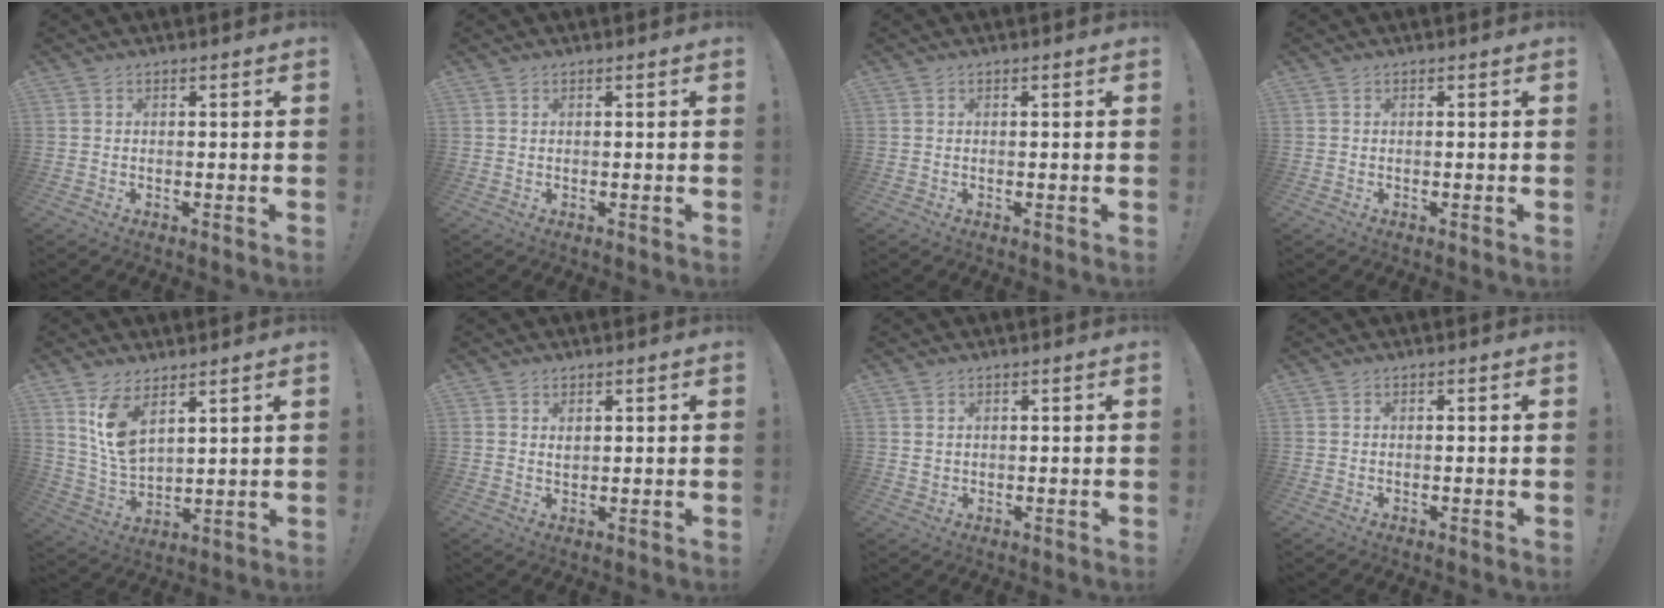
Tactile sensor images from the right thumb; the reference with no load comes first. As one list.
[{"total": 0.0}, {"total": 0.0}, {"total": 0.0}, {"total": 10.0, "force": [6.3, 4.8, 6.0], "torque": [-0.114, -0.036, 0.121]}, {"total": 1.6, "force": [1.0, 1.2, 0.6], "torque": [0.000, -0.004, 0.016]}, {"total": 1.5, "force": [0.7, 1.2, 0.6], "torque": [-0.010, 0.002, 0.013]}, {"total": 0.0}]